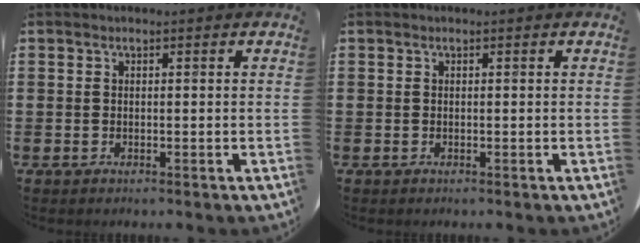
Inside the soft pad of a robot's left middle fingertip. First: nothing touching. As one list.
[{"total": 0.0}]